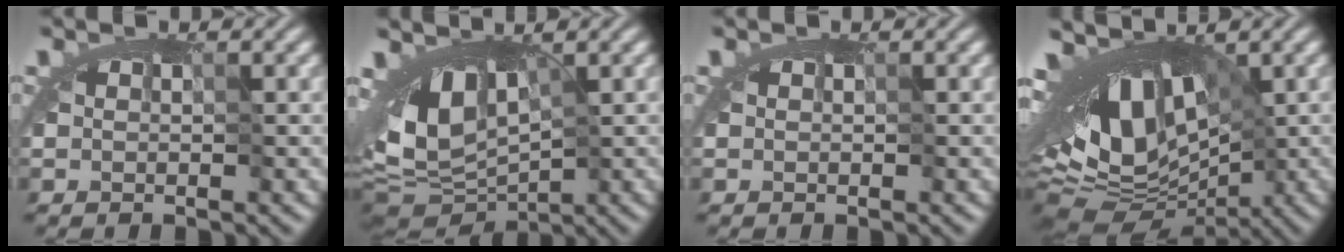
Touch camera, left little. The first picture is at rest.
{"total": 6.2, "force": [0.1, 3.6, 5.1], "torque": [-0.102, -0.006, 0.001]}
{"total": 0.0}
{"total": 11.0, "force": [-1.9, 6.0, 9.0], "torque": [-0.132, -0.005, -0.032]}